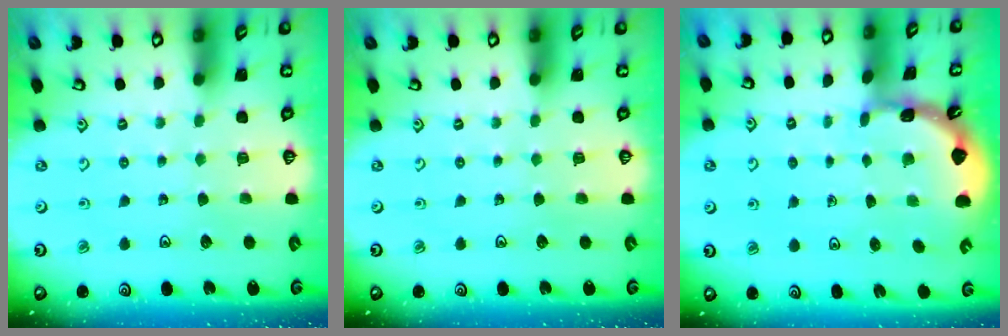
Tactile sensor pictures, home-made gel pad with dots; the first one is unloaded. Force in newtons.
{"total": 0.0}
{"total": 1.6, "press": 1.6, "slide": 0.2}